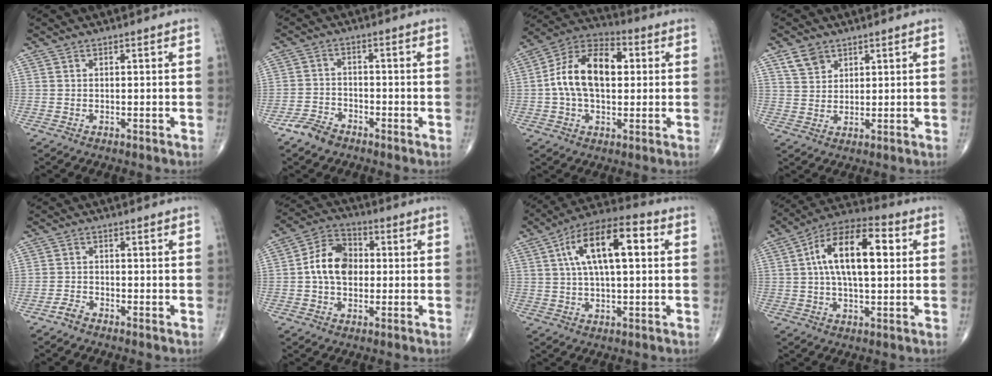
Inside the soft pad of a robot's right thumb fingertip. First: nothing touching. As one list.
[{"total": 4.3, "force": [-3.3, 2.3, 1.5], "torque": [-0.026, 0.015, -0.066]}, {"total": 15.7, "force": [1.5, 9.4, 12.5], "torque": [-0.209, 0.031, 0.017]}, {"total": 4.5, "force": [2.8, 3.1, 1.7], "torque": [-0.019, -0.012, 0.058]}, {"total": 1.7, "force": [-1.5, 0.5, 0.7], "torque": [-0.013, 0.000, -0.034]}, {"total": 10.1, "force": [0.1, 7.2, 7.0], "torque": [-0.108, 0.024, -0.008]}, {"total": 15.4, "force": [3.7, 6.3, 13.6], "torque": [-0.227, 0.026, 0.054]}, {"total": 15.9, "force": [2.8, 7.2, 13.9], "torque": [-0.232, 0.025, 0.039]}]